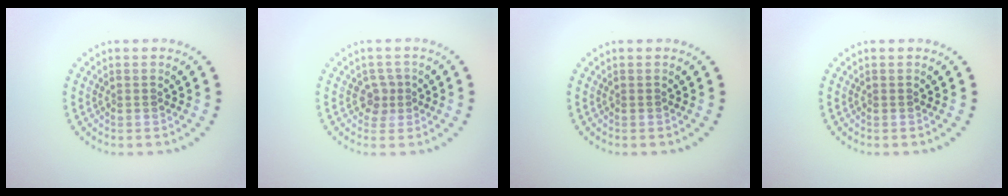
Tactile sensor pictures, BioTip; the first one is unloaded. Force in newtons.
{"total": 1.8, "press": 1.3, "slide": 1.2}
{"total": 0.0}
{"total": 0.0}